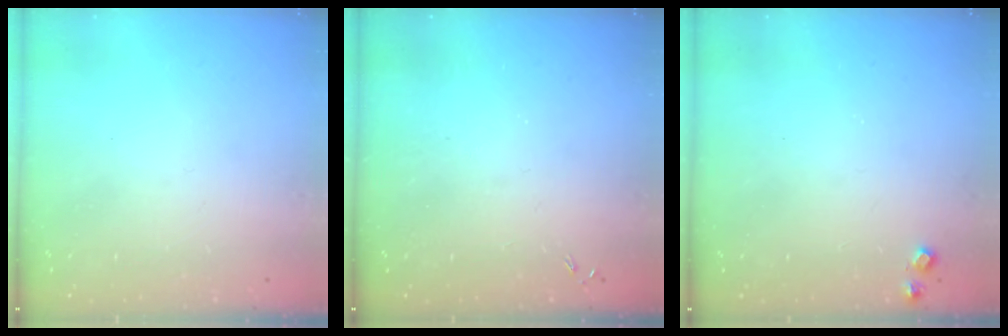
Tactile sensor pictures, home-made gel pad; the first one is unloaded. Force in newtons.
{"total": 0.0}
{"total": 5.7, "press": 5.7, "slide": 0.8}